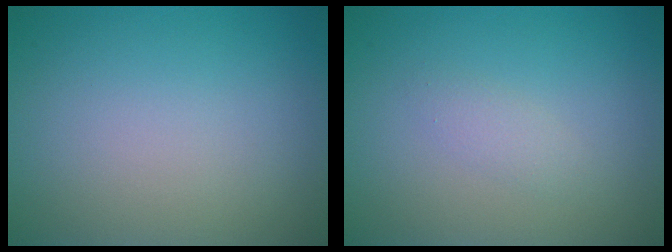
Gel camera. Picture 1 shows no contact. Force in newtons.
{"total": 1.1, "press": 1.1, "slide": 0.0}